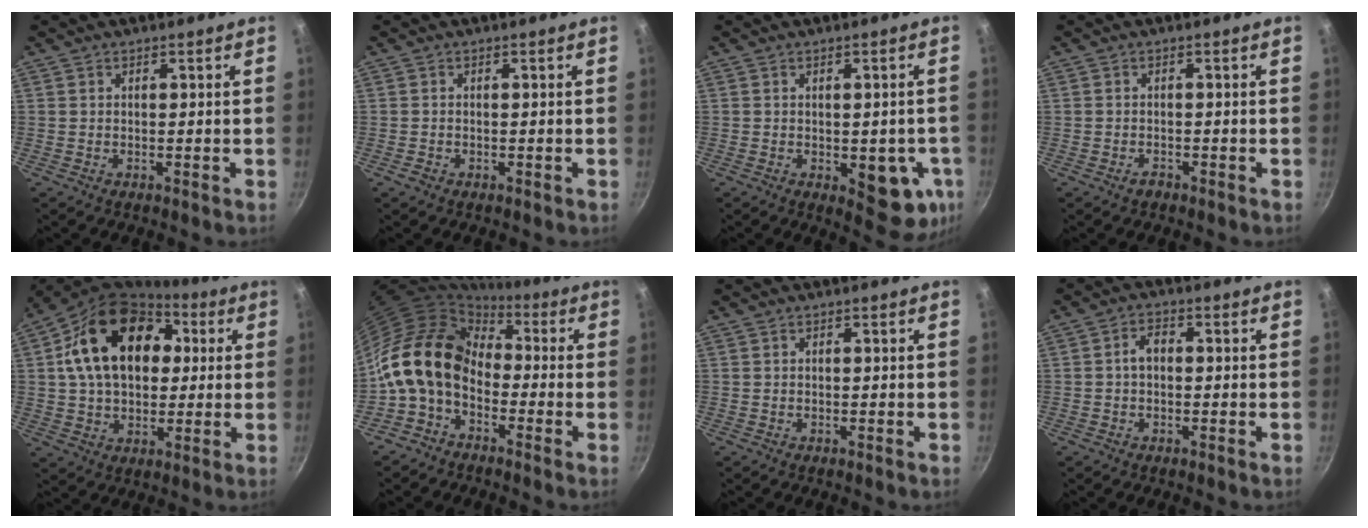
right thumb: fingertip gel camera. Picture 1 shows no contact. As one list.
[{"total": 1.1, "force": [-0.6, 0.8, 0.5], "torque": [-0.011, 0.001, -0.010]}, {"total": 10.6, "force": [-2.5, 5.2, 8.9], "torque": [-0.067, -0.005, -0.026]}, {"total": 1.4, "force": [-1.0, 0.8, 0.5], "torque": [-0.008, 0.011, -0.017]}, {"total": 21.7, "force": [4.9, 14.9, 14.9], "torque": [-0.228, 0.020, 0.070]}, {"total": 14.5, "force": [-1.2, 10.6, 9.7], "torque": [-0.167, 0.038, -0.046]}, {"total": 0.0}, {"total": 3.2, "force": [-0.1, 2.2, 2.3], "torque": [-0.036, 0.013, -0.007]}]